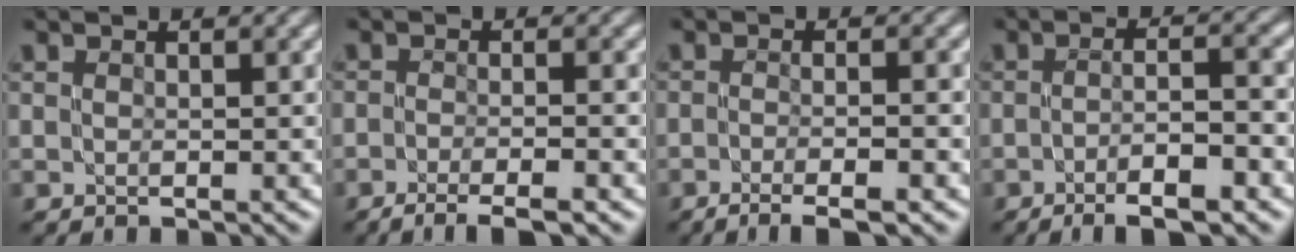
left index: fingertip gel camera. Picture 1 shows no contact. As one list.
[{"total": 4.3, "force": [-2.9, 0.7, 3.2], "torque": [-0.049, -0.003, -0.051]}, {"total": 4.4, "force": [-2.5, 0.7, 3.5], "torque": [-0.048, -0.002, -0.042]}, {"total": 6.1, "force": [-2.7, 1.2, 5.3], "torque": [-0.077, 0.005, -0.041]}]